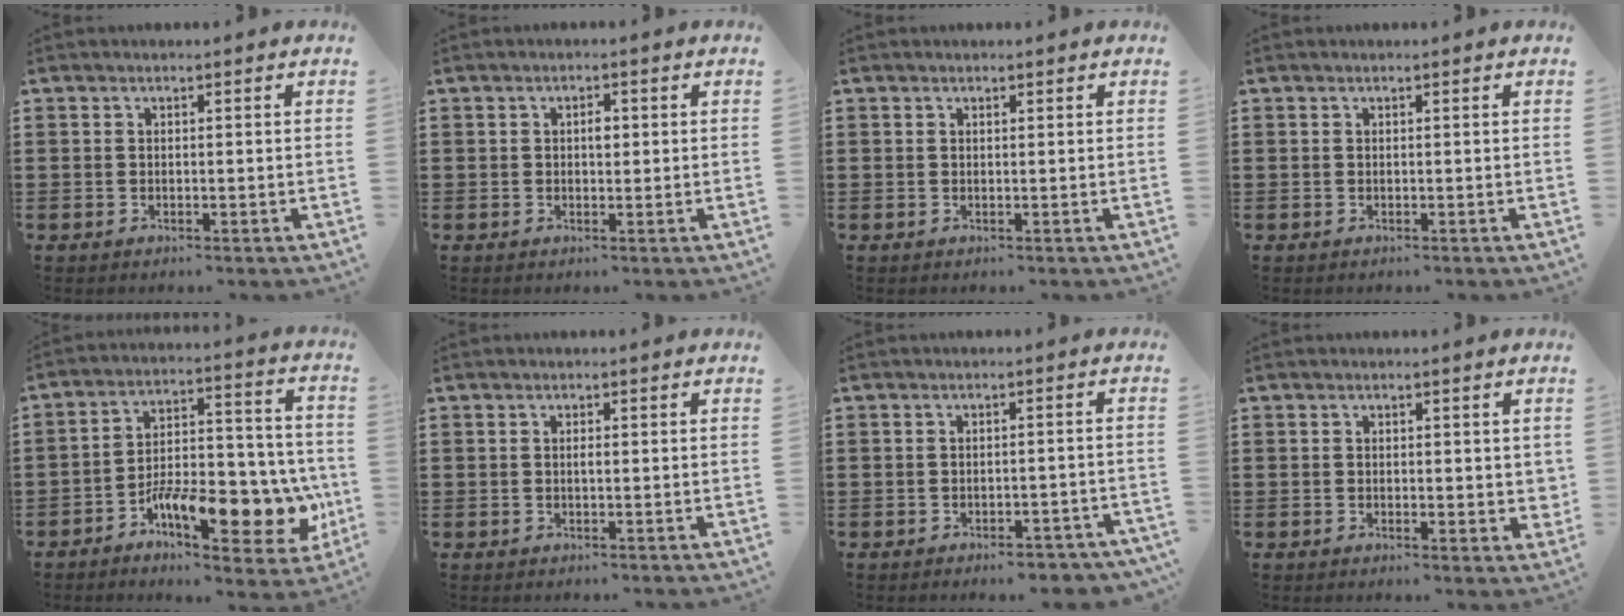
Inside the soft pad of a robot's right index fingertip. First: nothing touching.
{"total": 1.7, "force": [0.2, 0.8, 1.5], "torque": [-0.022, 0.001, 0.001]}
{"total": 0.0}
{"total": 0.0}
{"total": 14.7, "force": [-6.0, 6.6, 11.7], "torque": [-0.173, 0.007, -0.092]}
{"total": 1.0, "force": [0.0, 0.3, 0.9], "torque": [-0.019, -0.002, 0.001]}
{"total": 2.8, "force": [-2.6, 0.3, 0.7], "torque": [-0.015, 0.001, -0.053]}
{"total": 1.6, "force": [0.2, 1.2, 1.1], "torque": [-0.015, 0.004, 0.002]}